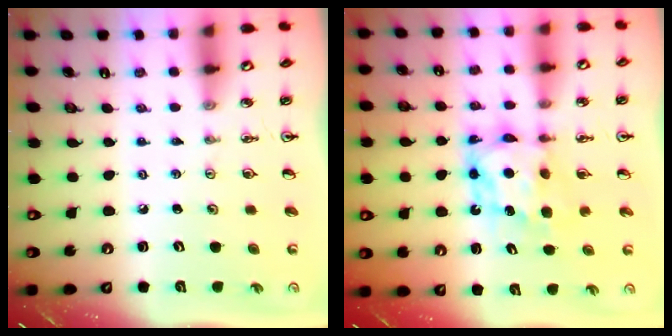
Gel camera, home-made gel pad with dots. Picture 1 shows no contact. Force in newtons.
{"total": 7.4, "press": 7.4, "slide": 0.6}